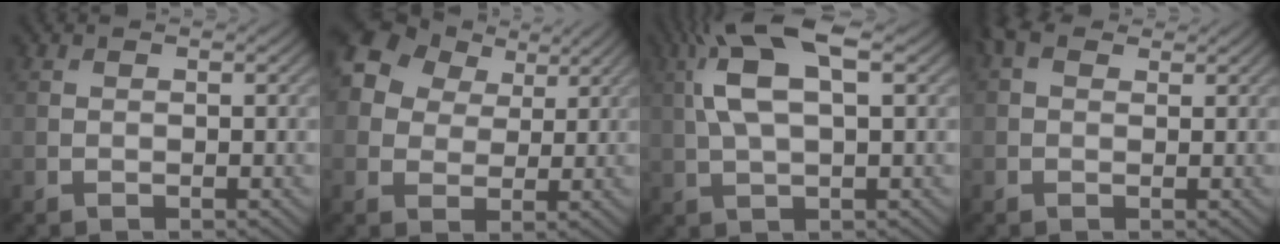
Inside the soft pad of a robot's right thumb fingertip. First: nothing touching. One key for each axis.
{"total": 10.4, "fx": 4.9, "fy": 7.5, "fz": 5.2, "tx": -0.150, "ty": 0.044, "tz": 0.076}
{"total": 9.4, "fx": 2.9, "fy": 3.4, "fz": 8.2, "tx": -0.178, "ty": 0.019, "tz": 0.049}
{"total": 2.7, "fx": 1.3, "fy": 1.7, "fz": 1.6, "tx": -0.035, "ty": 0.009, "tz": 0.019}